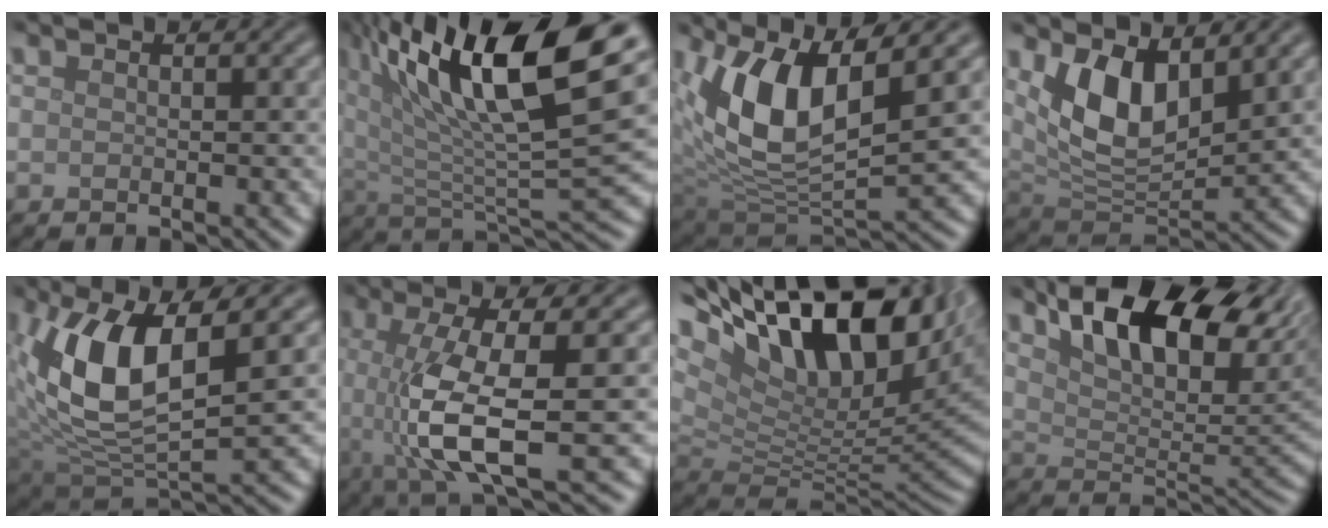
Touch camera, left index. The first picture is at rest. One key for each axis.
{"total": 16.5, "fx": 7.7, "fy": 5.3, "fz": 13.6, "tx": -0.237, "ty": 0.017, "tz": 0.132}
{"total": 10.0, "fx": 3.2, "fy": 4.2, "fz": 8.5, "tx": -0.174, "ty": -0.007, "tz": 0.058}
{"total": 7.6, "fx": 2.9, "fy": 3.7, "fz": 5.9, "tx": -0.117, "ty": -0.017, "tz": 0.059}
{"total": 10.0, "fx": 2.2, "fy": 4.3, "fz": 8.7, "tx": -0.185, "ty": -0.002, "tz": 0.040}
{"total": 8.4, "fx": -0.7, "fy": 2.2, "fz": 8.1, "tx": -0.145, "ty": -0.006, "tz": -0.012}
{"total": 16.3, "fx": 8.6, "fy": 7.1, "fz": 11.8, "tx": -0.220, "ty": 0.033, "tz": 0.157}
{"total": 11.1, "fx": 5.6, "fy": 5.3, "fz": 8.0, "tx": -0.125, "ty": 0.009, "tz": 0.099}